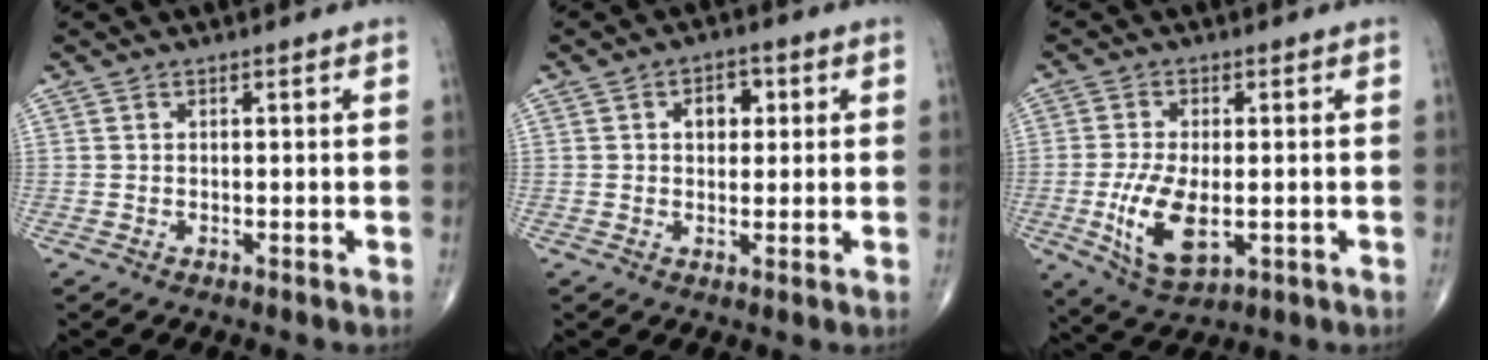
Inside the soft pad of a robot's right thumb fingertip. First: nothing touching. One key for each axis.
{"total": 4.7, "fx": 1.1, "fy": 3.3, "fz": 3.1, "tx": -0.021, "ty": 0.003, "tz": 0.013}
{"total": 10.4, "fx": -2.1, "fy": 5.1, "fz": 8.9, "tx": -0.172, "ty": -0.013, "tz": -0.028}